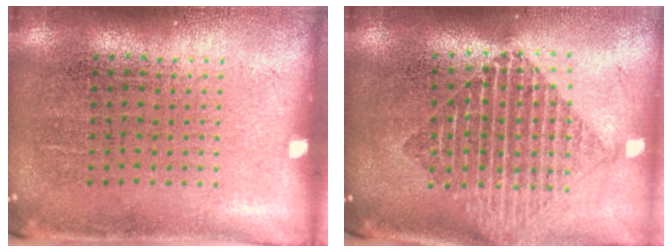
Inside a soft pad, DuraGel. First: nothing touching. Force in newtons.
{"total": 1.8, "press": 1.5, "slide": 1.0}